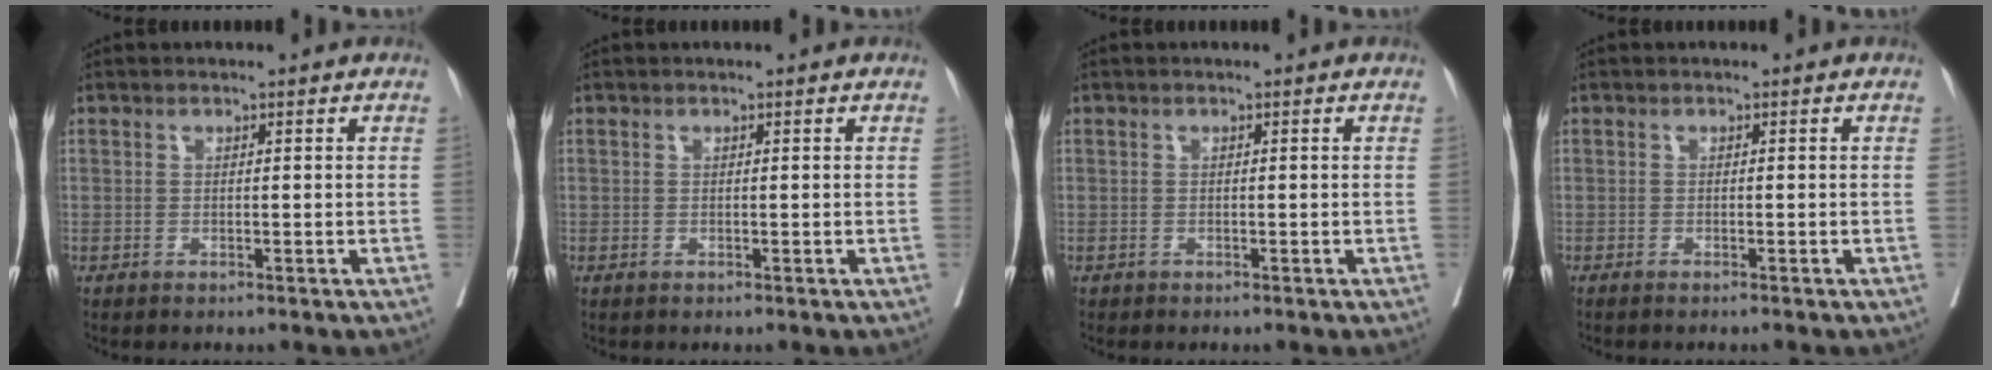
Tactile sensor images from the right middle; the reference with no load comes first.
{"total": 0.0}
{"total": 0.0}
{"total": 1.7, "force": [-1.5, -0.2, 0.9], "torque": [-0.012, 0.000, -0.015]}